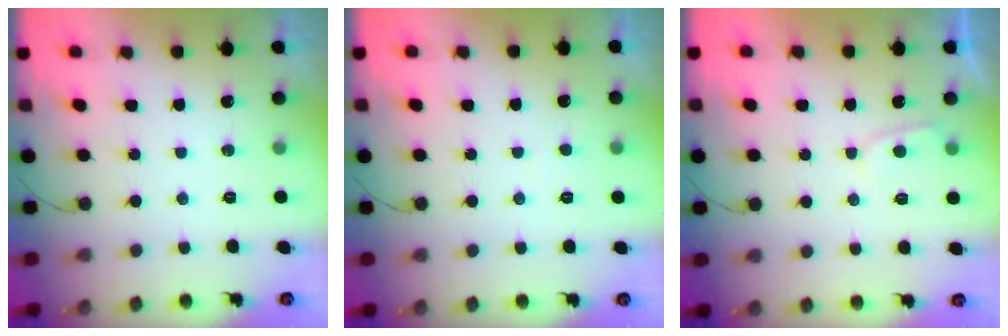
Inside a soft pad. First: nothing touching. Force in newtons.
{"total": 1.6, "press": 1.6, "slide": 0.2}
{"total": 2.9, "press": 2.9, "slide": 0.3}